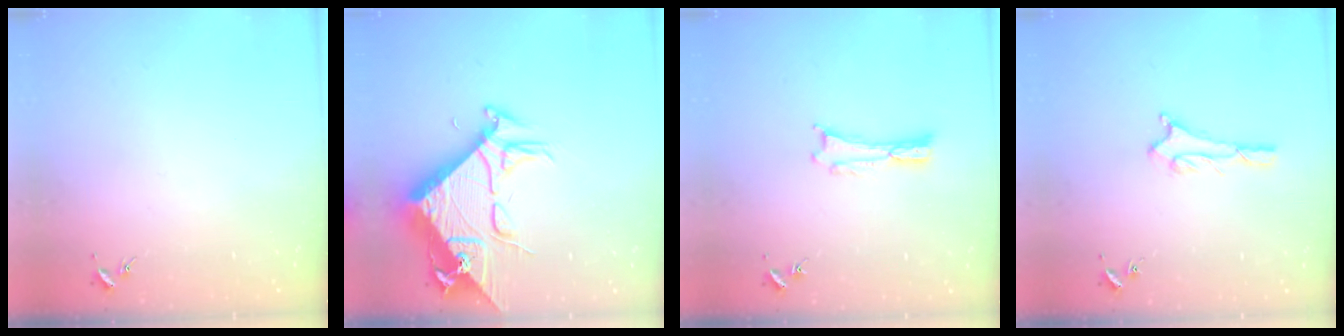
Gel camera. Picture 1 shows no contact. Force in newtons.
{"total": 9.8, "press": 9.8, "slide": 1.1}
{"total": 0.0}
{"total": 2.0, "press": 2.0, "slide": 0.2}